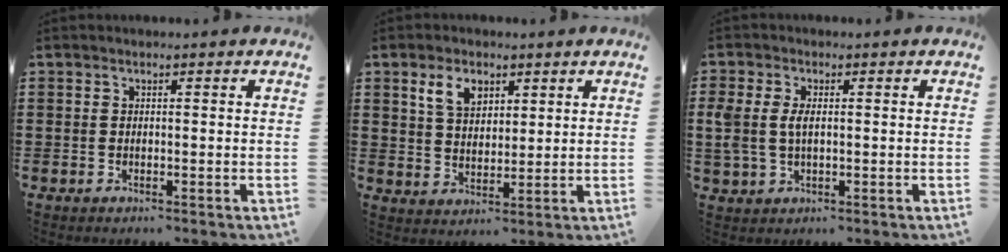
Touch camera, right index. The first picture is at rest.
{"total": 5.0, "force": [2.7, 3.0, 3.0], "torque": [-0.063, 0.008, 0.047]}
{"total": 3.7, "force": [0.3, 2.3, 2.9], "torque": [-0.077, 0.004, -0.001]}